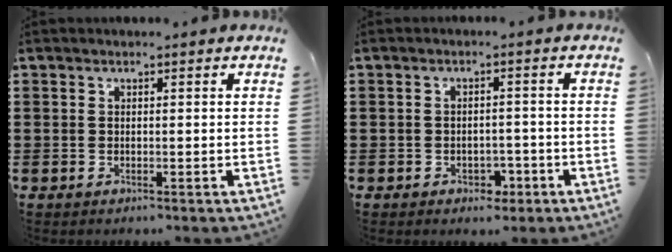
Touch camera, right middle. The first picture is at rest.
{"total": 2.3, "force": [-1.6, 1.5, 0.8], "torque": [-0.019, 0.000, -0.035]}